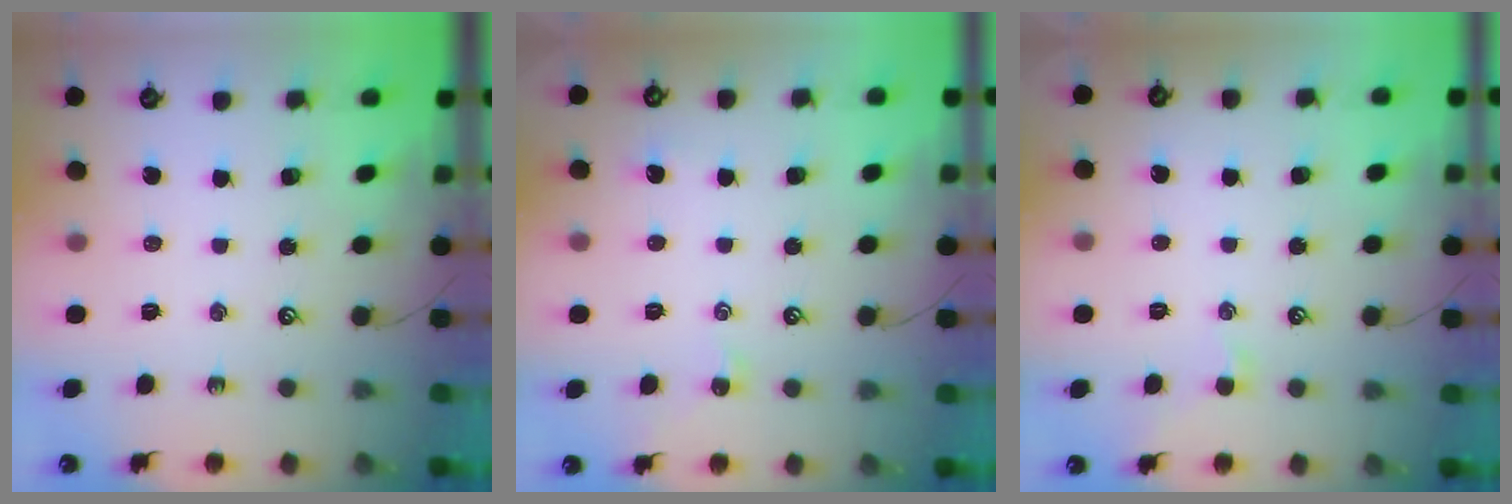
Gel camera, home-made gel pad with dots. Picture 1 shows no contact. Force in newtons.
{"total": 0.6, "press": 0.4, "slide": 0.4}
{"total": 1.0, "press": 0.8, "slide": 0.6}